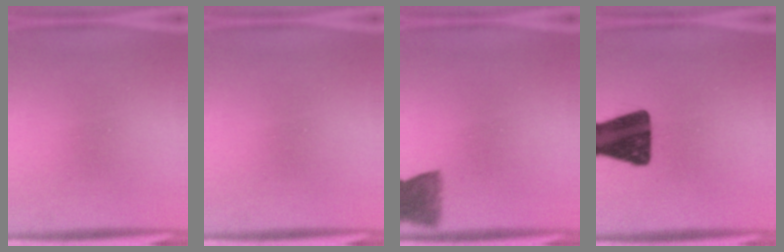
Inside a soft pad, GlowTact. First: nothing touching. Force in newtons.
{"total": 0.0}
{"total": 5.2}
{"total": 17.2}